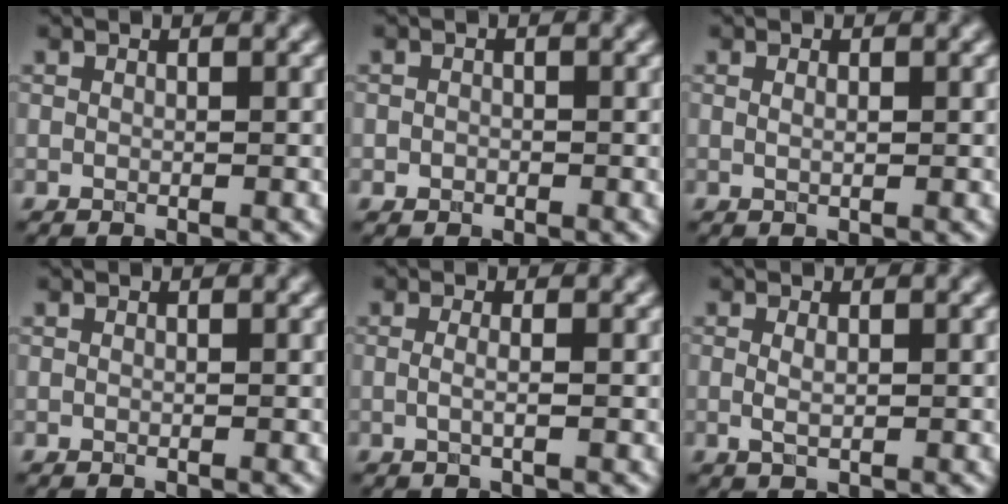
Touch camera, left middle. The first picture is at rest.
{"total": 0.7, "force": [-0.3, 0.6, 0.2], "torque": [-0.001, -0.003, -0.006]}
{"total": 0.6, "force": [0.1, 0.2, 0.6], "torque": [-0.013, 0.002, 0.003]}
{"total": 0.0}
{"total": 1.5, "force": [0.0, 0.5, 1.4], "torque": [-0.020, -0.013, -0.010]}
{"total": 1.2, "force": [0.1, 0.5, 1.1], "torque": [-0.023, -0.002, 0.001]}